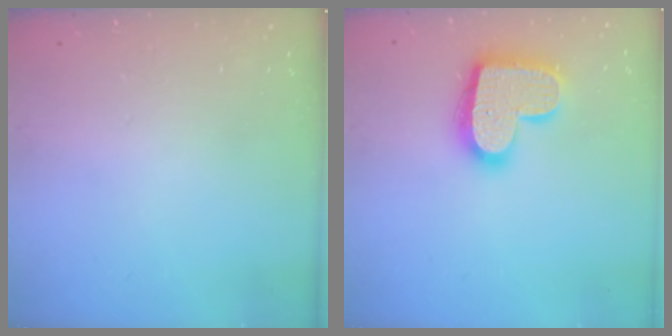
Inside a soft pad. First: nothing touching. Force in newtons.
{"total": 17.0, "press": 17.0, "slide": 1.1}